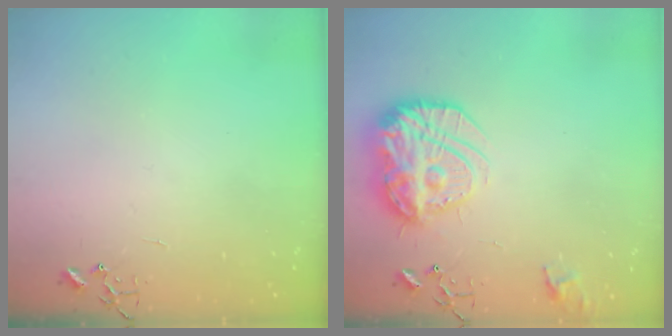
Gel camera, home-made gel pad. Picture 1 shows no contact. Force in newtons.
{"total": 17.7, "press": 17.7, "slide": 1.2}